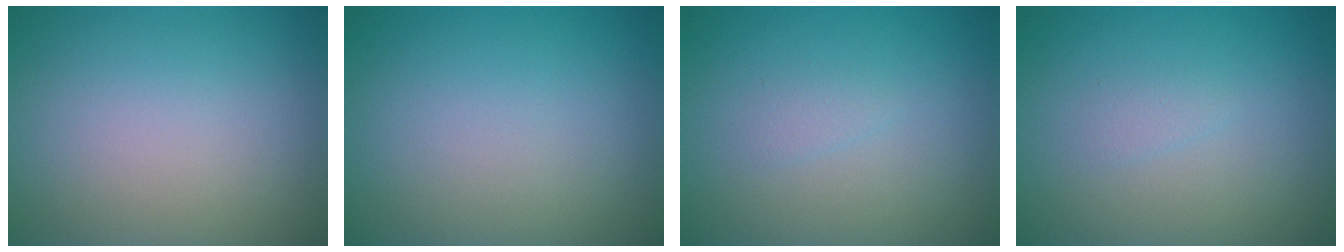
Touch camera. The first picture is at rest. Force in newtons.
{"total": 0.0}
{"total": 0.7, "press": 0.7, "slide": 0.1}
{"total": 0.7, "press": 0.7, "slide": 0.1}